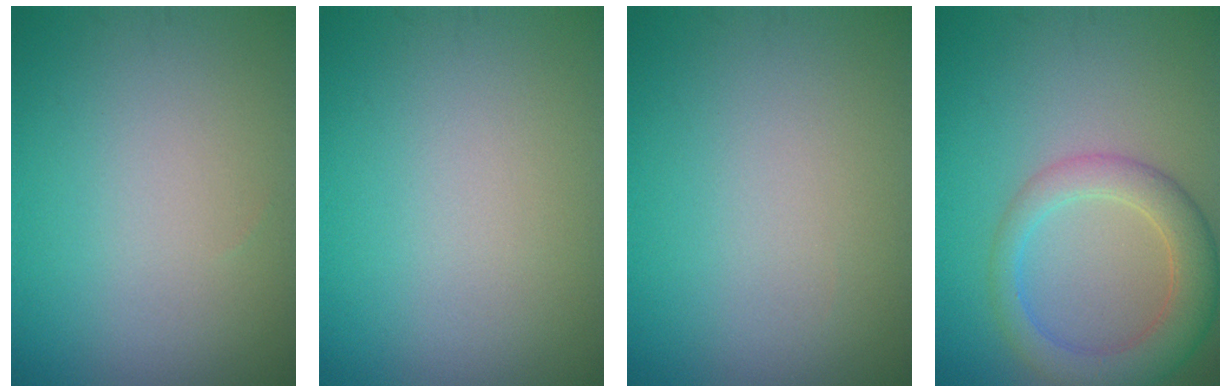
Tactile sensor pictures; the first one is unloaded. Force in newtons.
{"total": 0.0}
{"total": 0.0}
{"total": 4.9, "press": 4.9, "slide": 0.5}